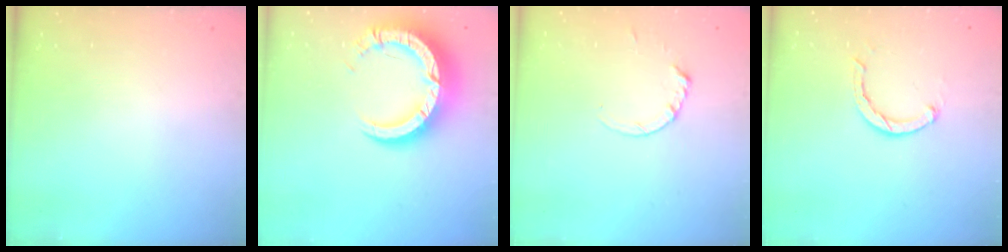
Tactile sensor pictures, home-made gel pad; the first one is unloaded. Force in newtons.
{"total": 14.5, "press": 14.4, "slide": 1.4}
{"total": 1.8, "press": 1.7, "slide": 0.2}
{"total": 2.3, "press": 2.3, "slide": 0.3}